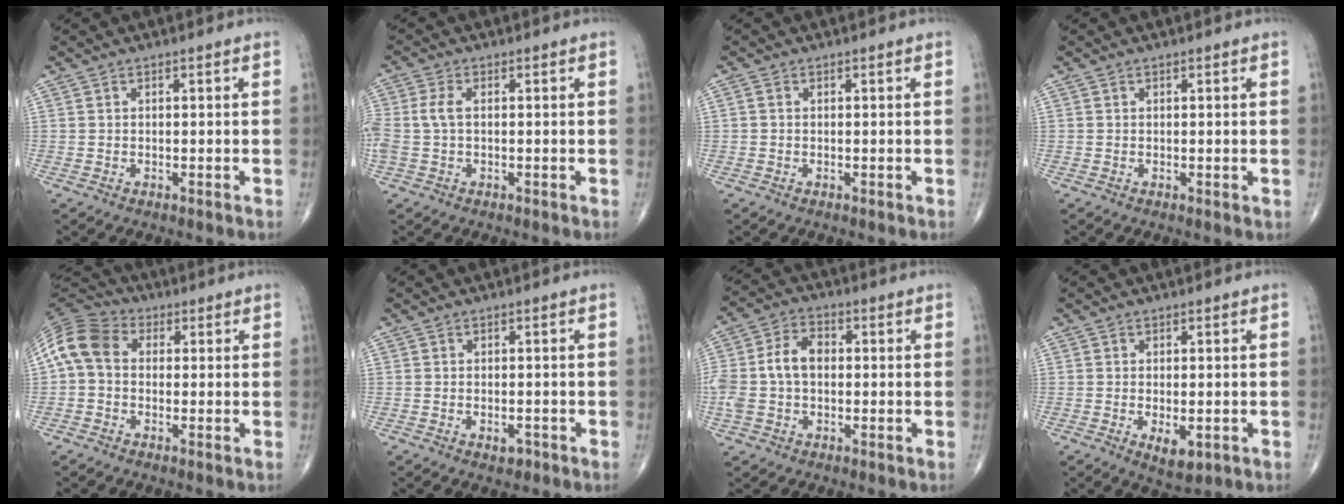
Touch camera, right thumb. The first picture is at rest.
{"total": 4.3, "force": [0.0, 2.3, 3.7], "torque": [-0.112, 0.010, -0.001]}
{"total": 0.6, "force": [0.0, 0.5, 0.4], "torque": [-0.007, 0.000, -0.004]}
{"total": 0.5, "force": [0.1, 0.3, 0.4], "torque": [-0.008, -0.003, 0.001]}
{"total": 9.6, "force": [0.8, 7.2, 6.2], "torque": [-0.117, 0.028, -0.001]}
{"total": 1.9, "force": [-1.0, 1.1, 1.3], "torque": [-0.017, 0.004, -0.012]}
{"total": 9.8, "force": [-0.2, 6.7, 7.1], "torque": [-0.149, 0.031, -0.007]}
{"total": 4.5, "force": [-1.3, 2.2, 3.8], "torque": [-0.057, -0.011, -0.014]}